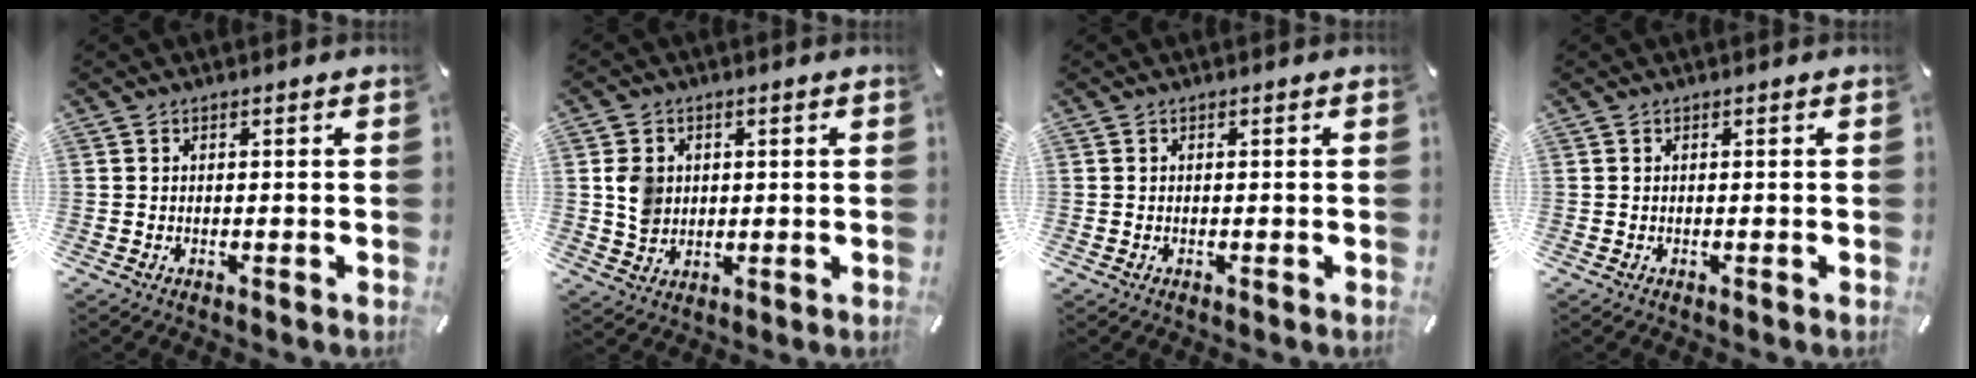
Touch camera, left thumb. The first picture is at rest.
{"total": 6.2, "force": [1.1, 5.6, 2.6], "torque": [-0.047, 0.006, 0.020]}
{"total": 0.0}
{"total": 0.0}